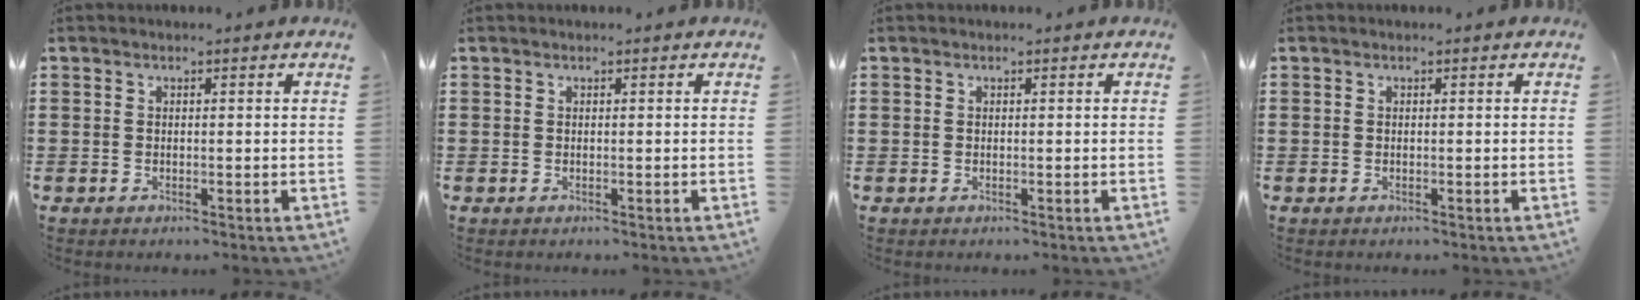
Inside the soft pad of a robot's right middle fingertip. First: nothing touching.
{"total": 0.0}
{"total": 0.0}
{"total": 0.0}